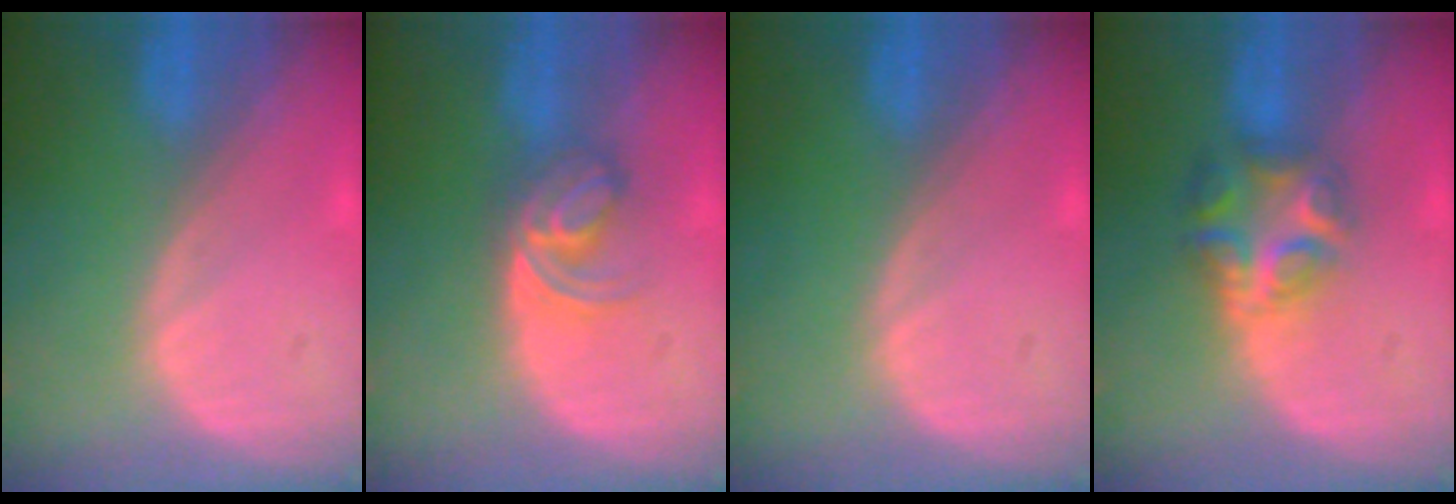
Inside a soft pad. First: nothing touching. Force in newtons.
{"total": 5.7, "press": 4.8, "slide": 3.1}
{"total": 0.0}
{"total": 6.1, "press": 6.1, "slide": 0.9}